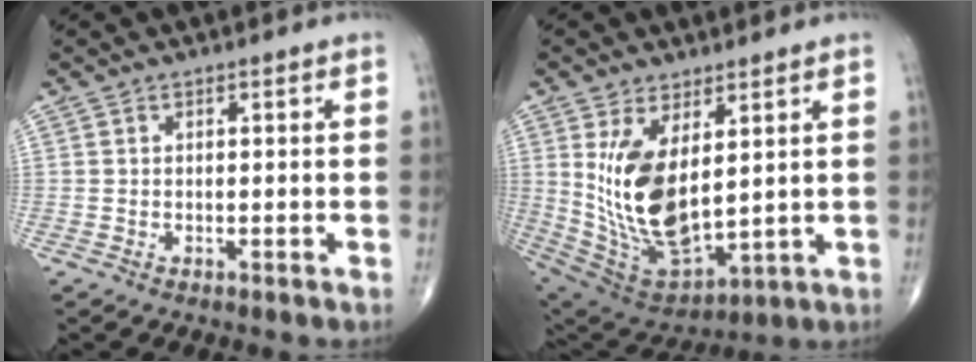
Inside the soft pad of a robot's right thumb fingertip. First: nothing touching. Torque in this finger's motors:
{"motor_torque": [-0.35, 2.86, 2.00, 0.74, 0.22]}